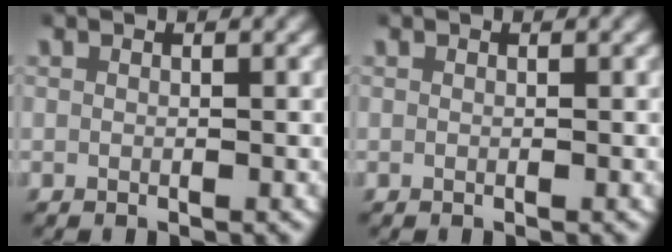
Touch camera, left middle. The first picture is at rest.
{"total": 0.0}